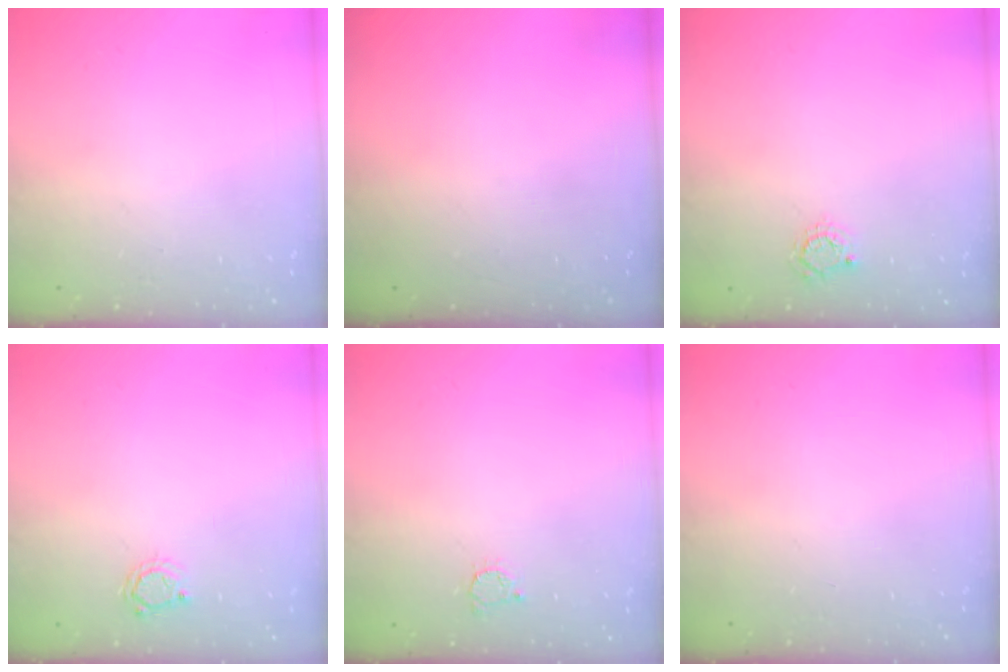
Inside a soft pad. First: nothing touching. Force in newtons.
{"total": 0.0}
{"total": 2.5, "press": 2.5, "slide": 0.4}
{"total": 3.3, "press": 3.2, "slide": 0.5}
{"total": 2.5, "press": 2.5, "slide": 0.3}
{"total": 0.0}